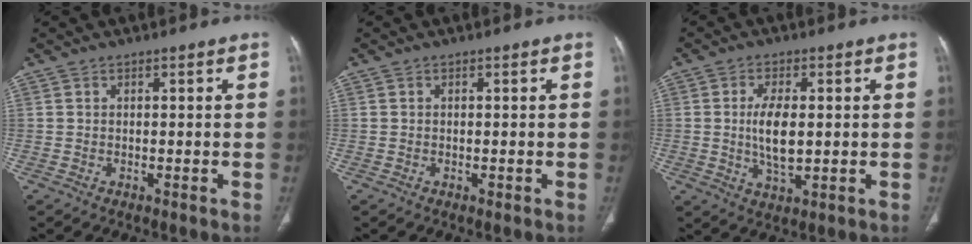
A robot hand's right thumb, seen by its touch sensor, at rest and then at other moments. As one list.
[{"total": 0.0}, {"total": 7.4, "force": [0.3, 3.4, 6.5], "torque": [-0.122, -0.009, 0.007]}]